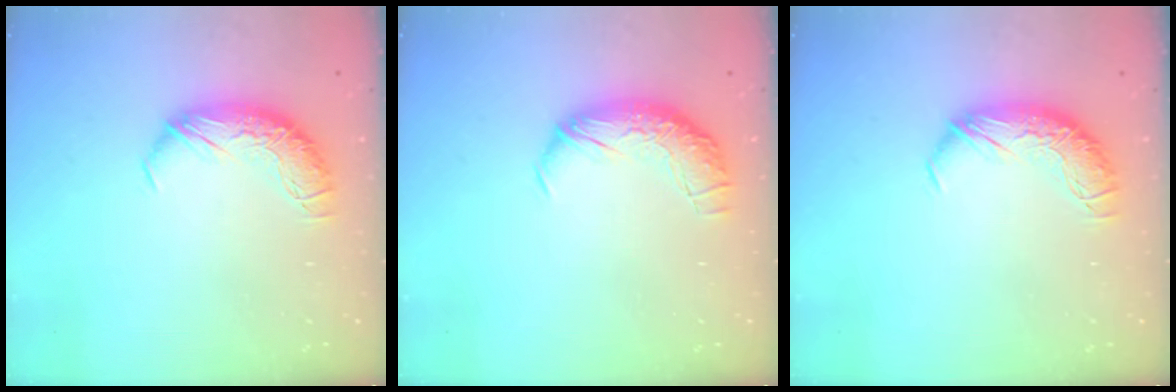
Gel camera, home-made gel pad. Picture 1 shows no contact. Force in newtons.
{"total": 2.3, "press": 0.9, "slide": 2.1}
{"total": 0.0}